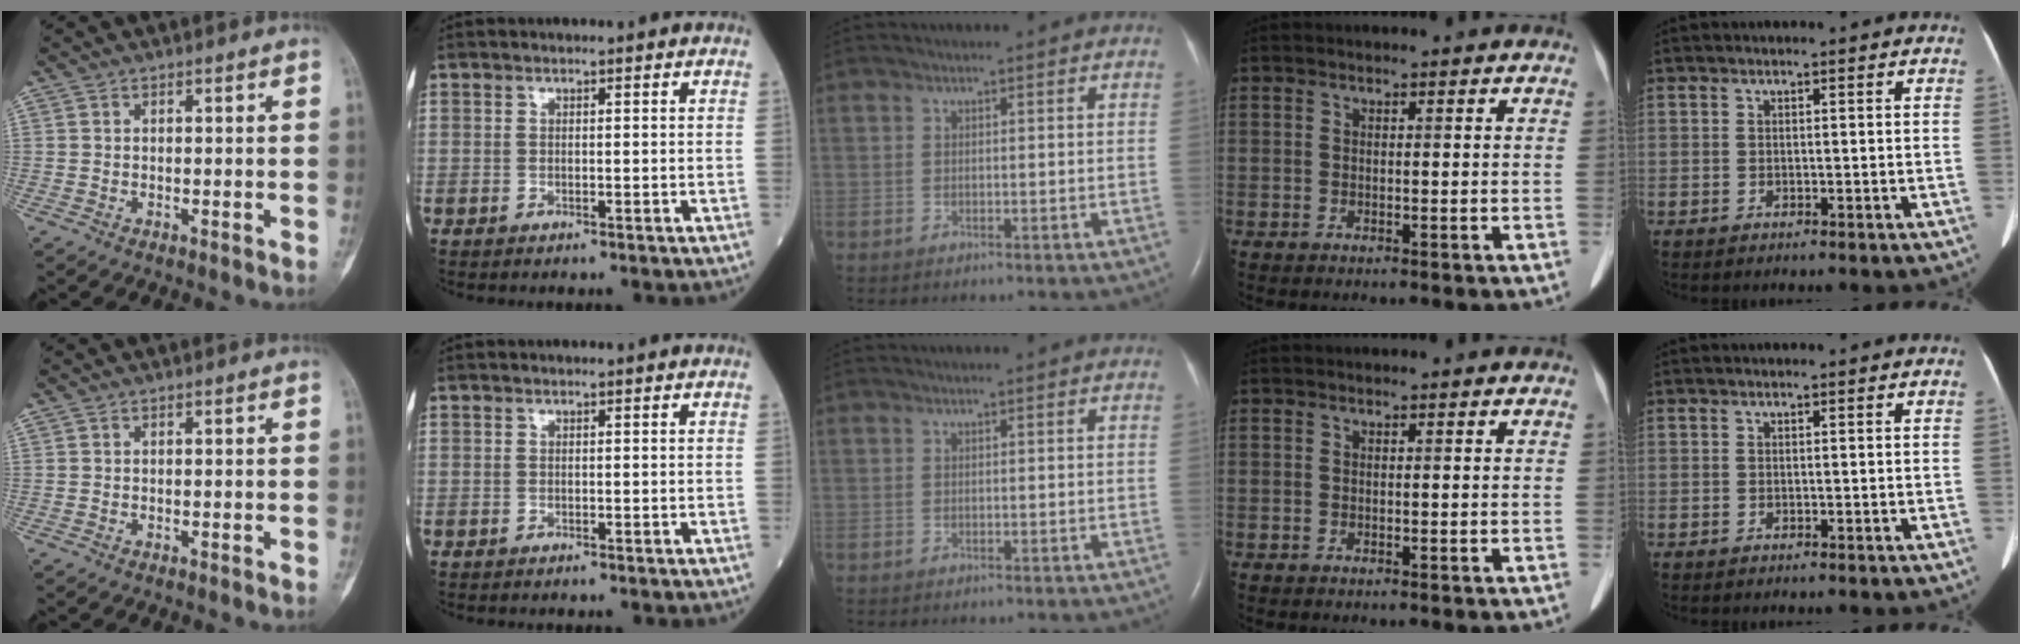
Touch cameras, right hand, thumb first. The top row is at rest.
{}